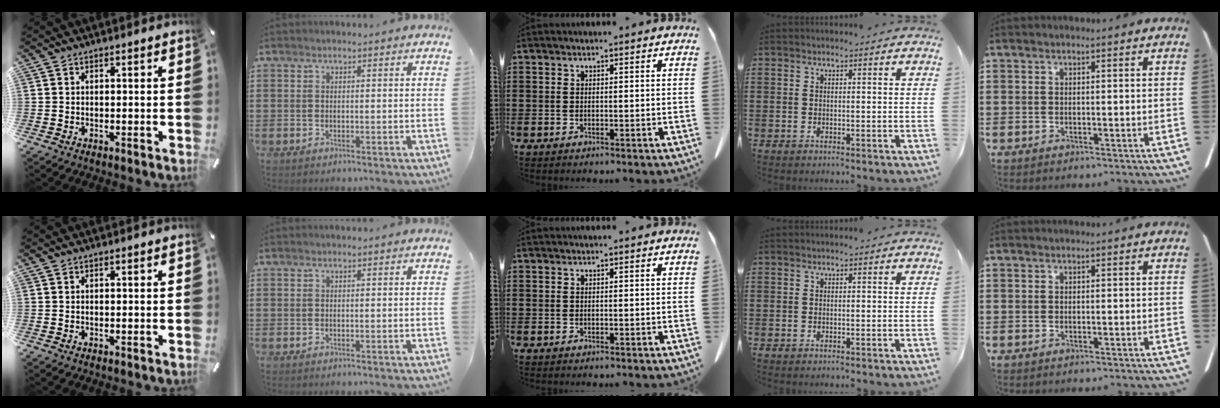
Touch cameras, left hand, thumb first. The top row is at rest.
{}